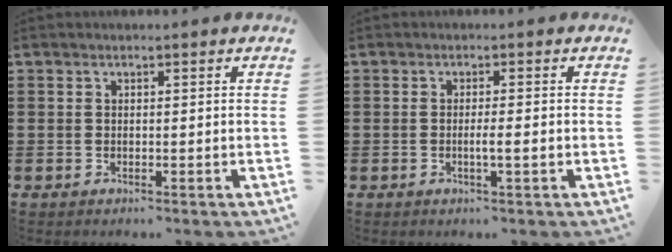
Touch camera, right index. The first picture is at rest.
{"total": 1.9, "force": [-0.5, -0.1, 1.8], "torque": [-0.030, -0.003, -0.011]}